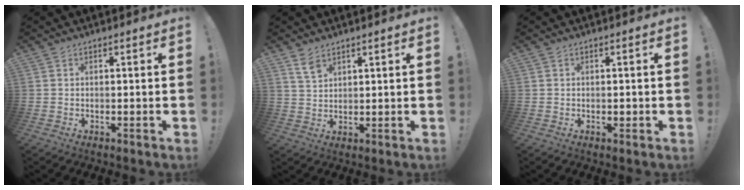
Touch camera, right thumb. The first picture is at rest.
{"total": 5.0, "force": [3.4, 2.5, 2.5], "torque": [-0.042, -0.018, 0.065]}
{"total": 0.8, "force": [-0.4, 0.5, 0.4], "torque": [-0.010, 0.004, -0.006]}